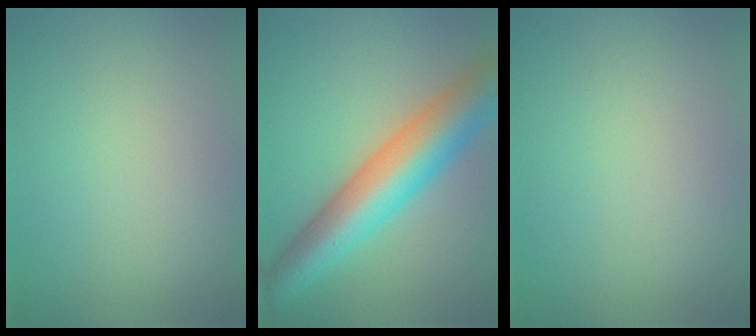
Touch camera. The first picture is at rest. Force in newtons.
{"total": 9.0, "press": 9.0, "slide": 0.2}
{"total": 0.0}